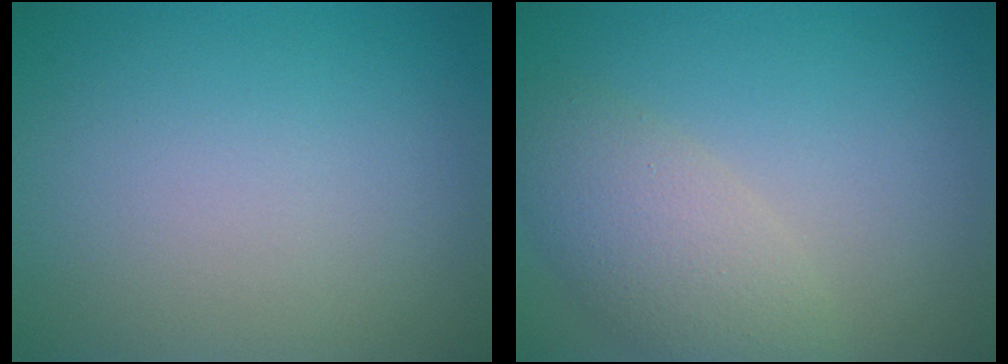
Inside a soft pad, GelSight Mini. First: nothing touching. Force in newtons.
{"total": 4.2, "press": 4.2, "slide": 0.5}